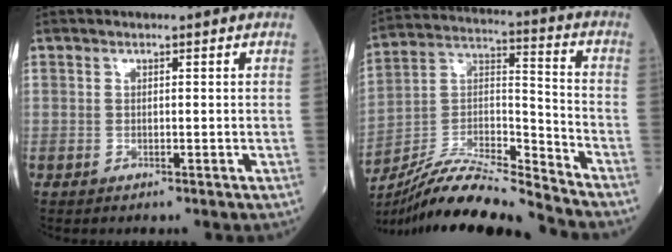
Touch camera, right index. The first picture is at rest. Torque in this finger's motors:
{"motor_torque": [-0.07, -0.80, 0.21, 0.06]}